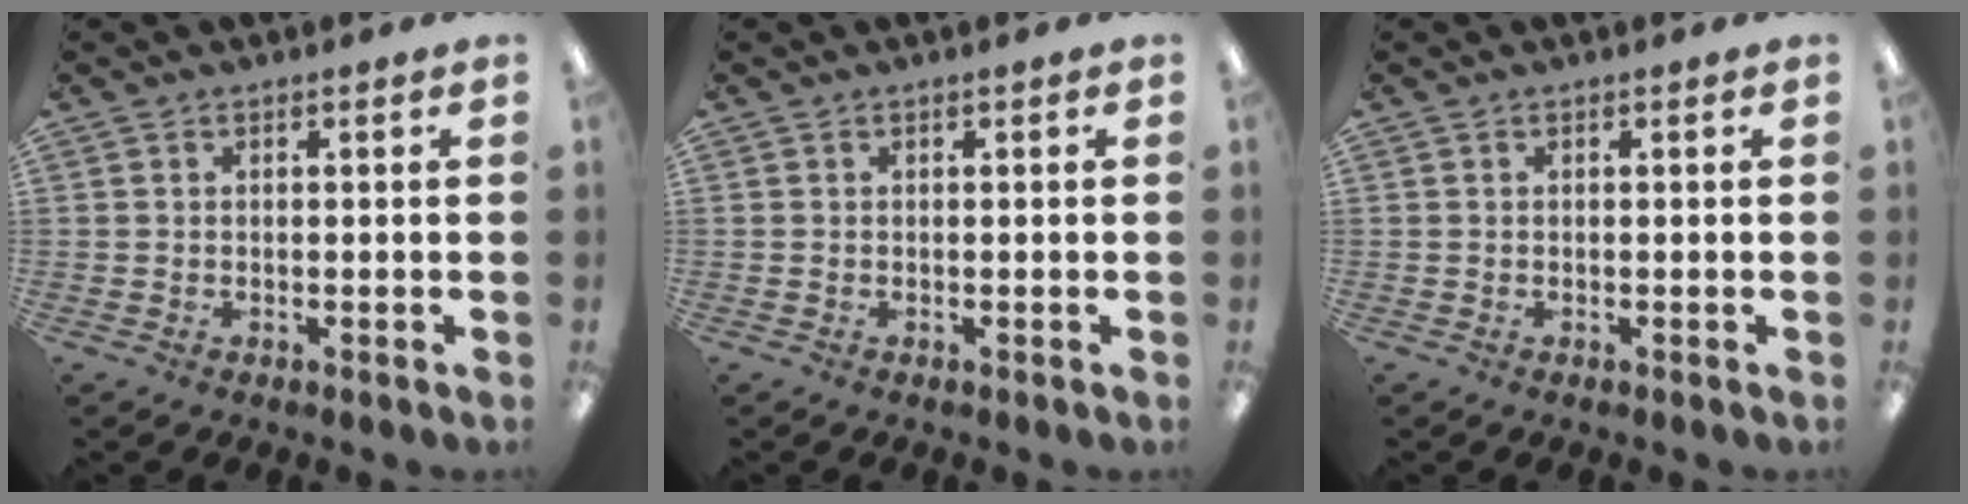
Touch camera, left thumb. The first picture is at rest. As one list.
[{"total": 0.0}, {"total": 0.0}]